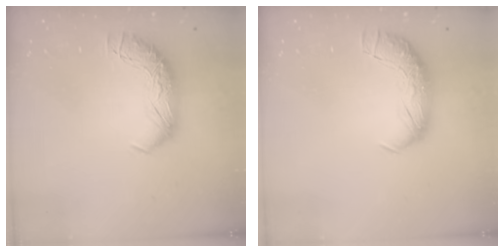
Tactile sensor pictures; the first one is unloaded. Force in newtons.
{"total": 2.3, "press": 1.1, "slide": 2.1}